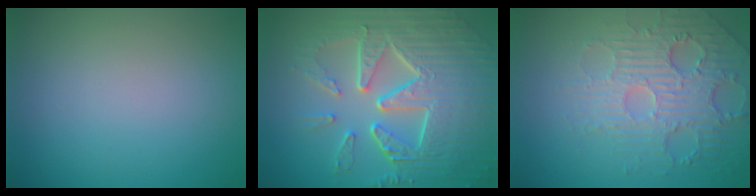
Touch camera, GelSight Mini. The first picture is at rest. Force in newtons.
{"total": 9.8, "press": 6.6, "slide": 7.2}
{"total": 4.7, "press": 4.2, "slide": 2.1}